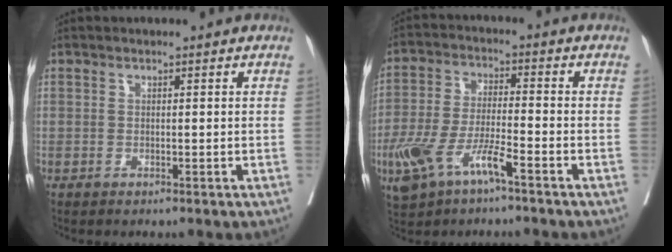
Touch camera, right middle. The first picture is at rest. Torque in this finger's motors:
{"motor_torque": [0.89, -0.95, 0.22, 0.07]}